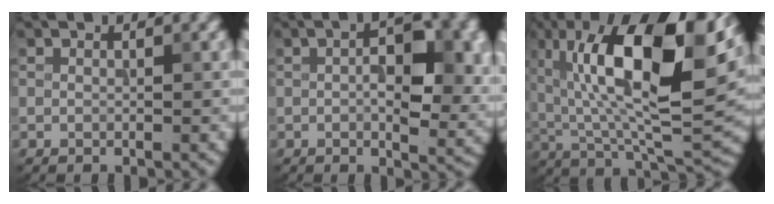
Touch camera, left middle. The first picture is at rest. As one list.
[{"total": 7.3, "force": [0.6, 3.5, 6.4], "torque": [-0.094, -0.001, 0.008]}, {"total": 15.5, "force": [5.7, 5.3, 13.4], "torque": [-0.221, 0.008, 0.091]}]